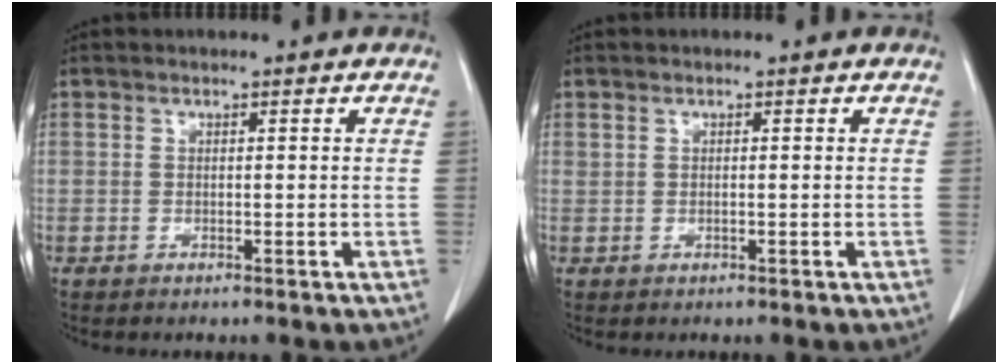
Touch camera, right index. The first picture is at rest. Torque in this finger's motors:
{"motor_torque": [0.05, -0.02, -0.01, 0.01]}